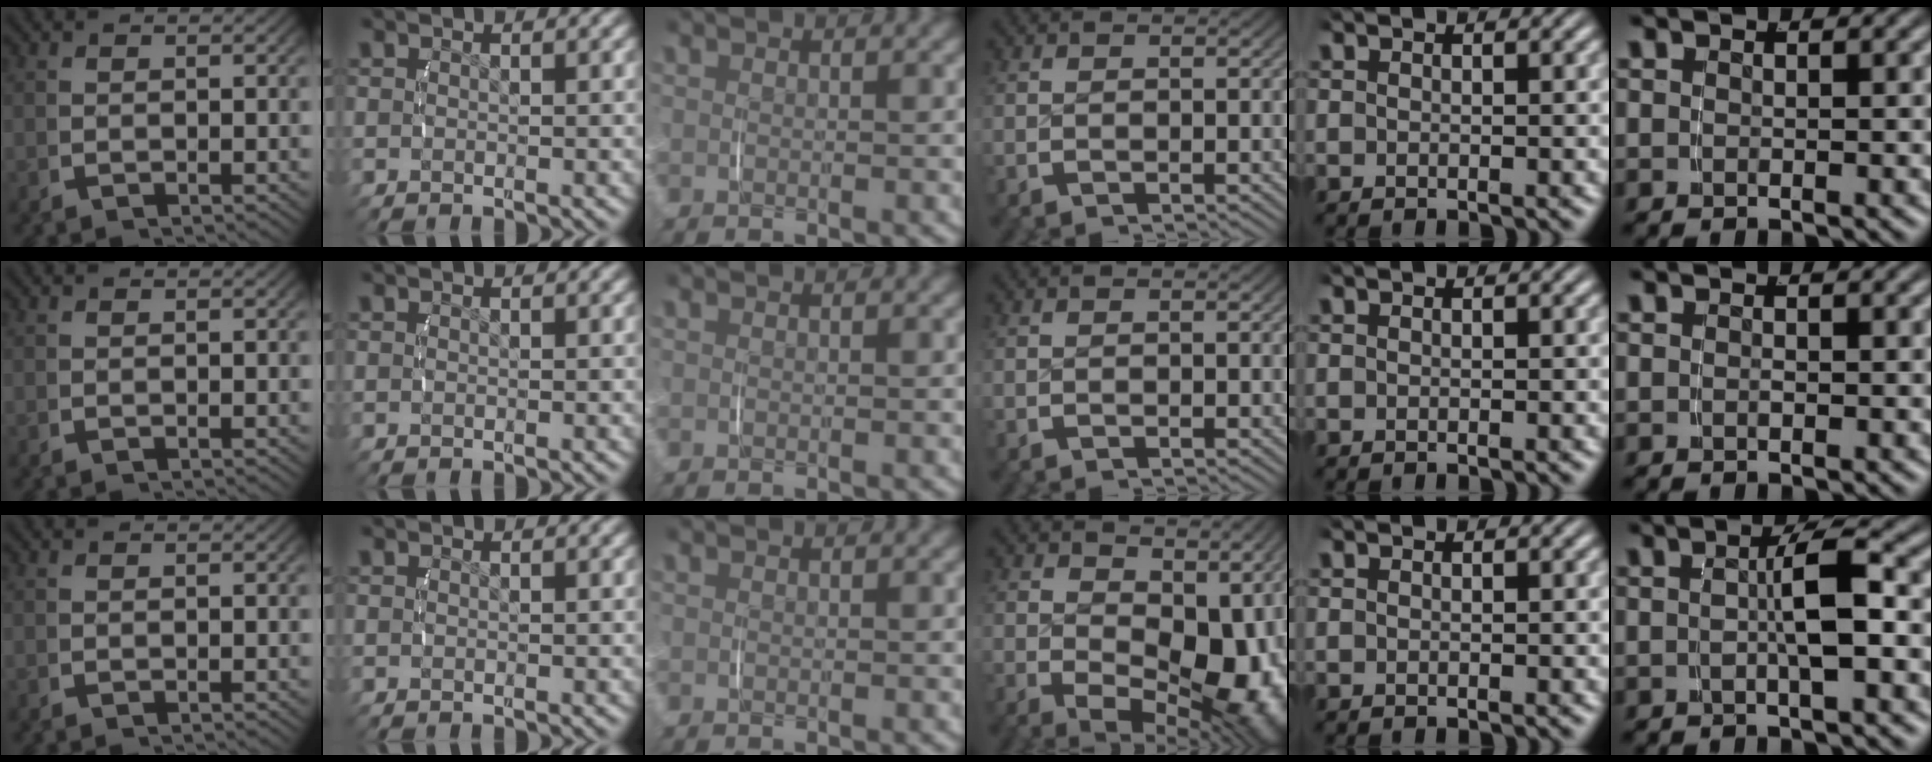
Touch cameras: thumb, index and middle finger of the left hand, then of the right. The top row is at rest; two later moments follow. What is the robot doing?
{"motion": "lift_and_place", "object": "phone"}